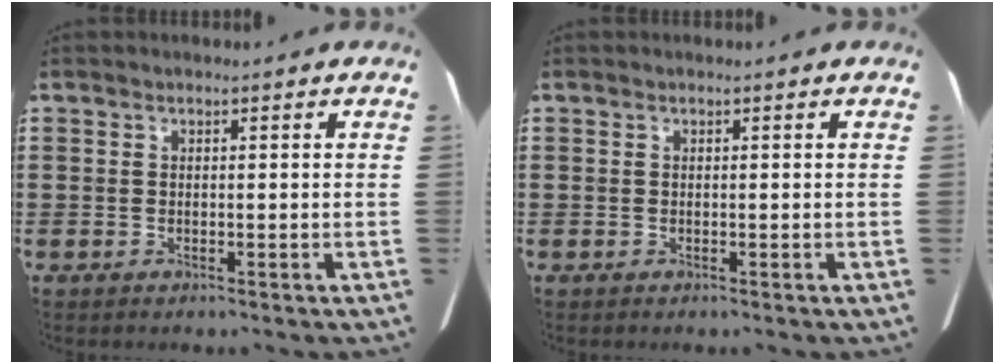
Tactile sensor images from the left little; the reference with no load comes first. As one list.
[{"total": 0.0}]